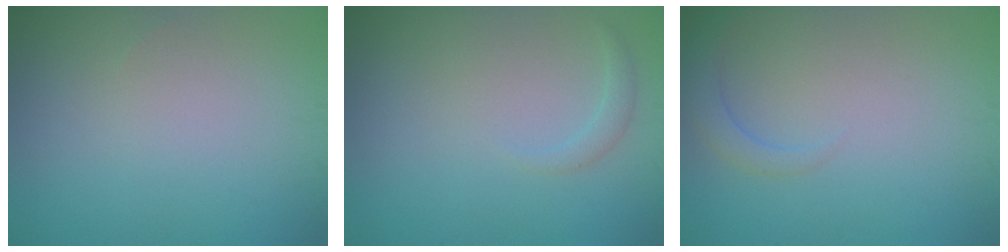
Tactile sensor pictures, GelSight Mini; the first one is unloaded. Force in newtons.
{"total": 1.0, "press": 1.0, "slide": 0.1}
{"total": 1.7, "press": 1.7, "slide": 0.3}